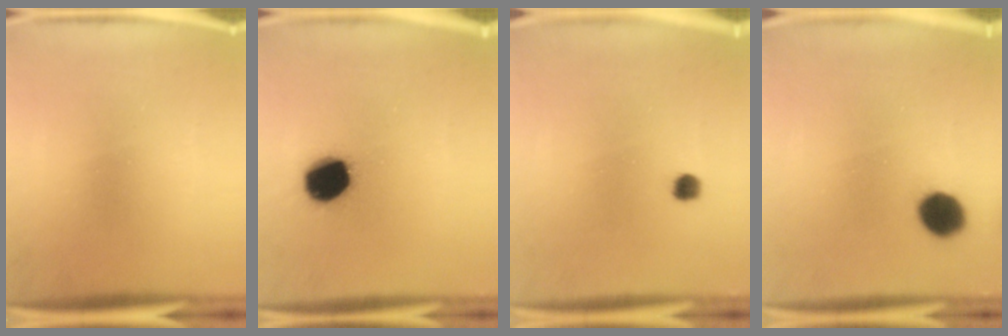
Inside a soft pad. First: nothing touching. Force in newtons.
{"total": 14.6}
{"total": 1.8}
{"total": 7.3}